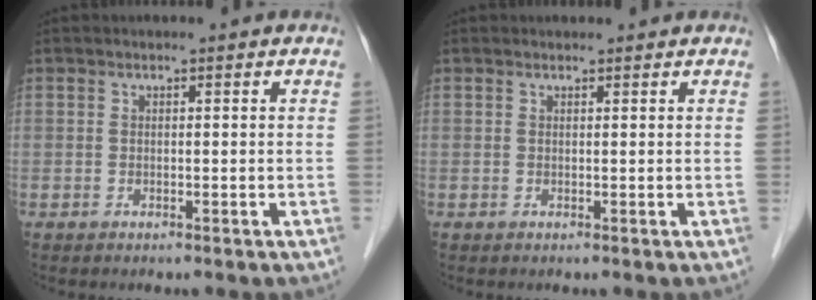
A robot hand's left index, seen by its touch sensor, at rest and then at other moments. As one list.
[{"total": 1.2, "force": [1.2, 0.2, 0.1], "torque": [-0.010, 0.010, 0.020]}]